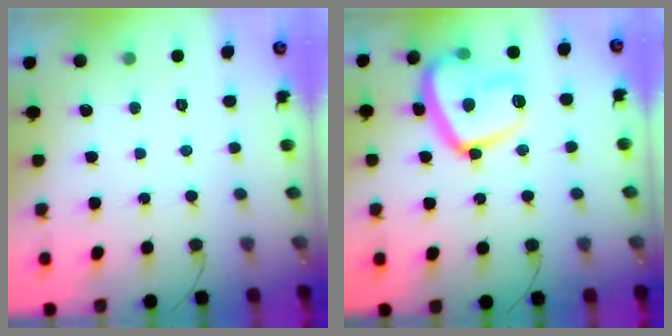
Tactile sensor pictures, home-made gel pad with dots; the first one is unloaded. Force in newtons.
{"total": 17.4, "press": 17.3, "slide": 1.7}